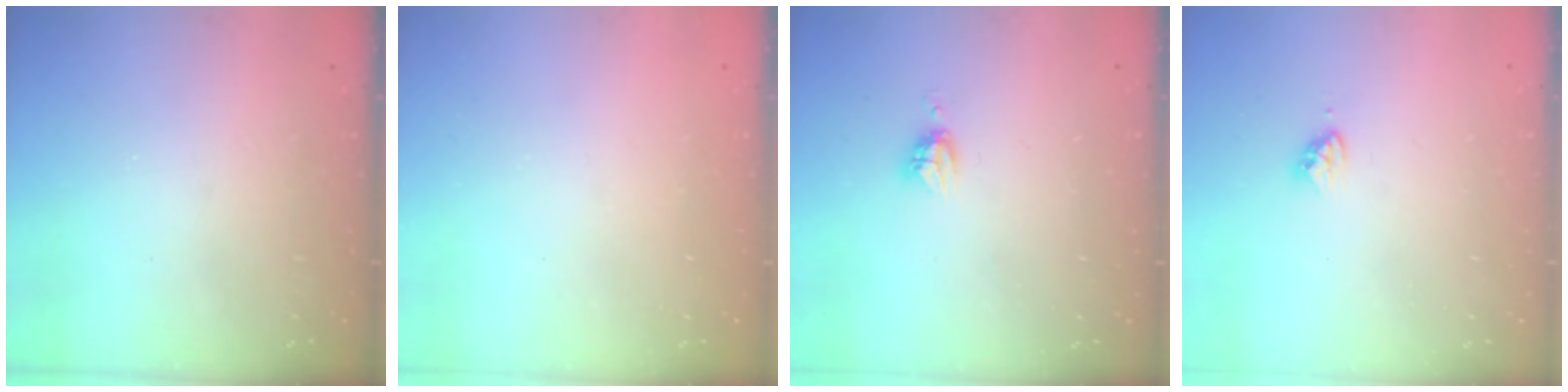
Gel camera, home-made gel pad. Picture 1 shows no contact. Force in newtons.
{"total": 0.0}
{"total": 3.8, "press": 3.8, "slide": 0.4}
{"total": 3.4, "press": 3.3, "slide": 0.2}